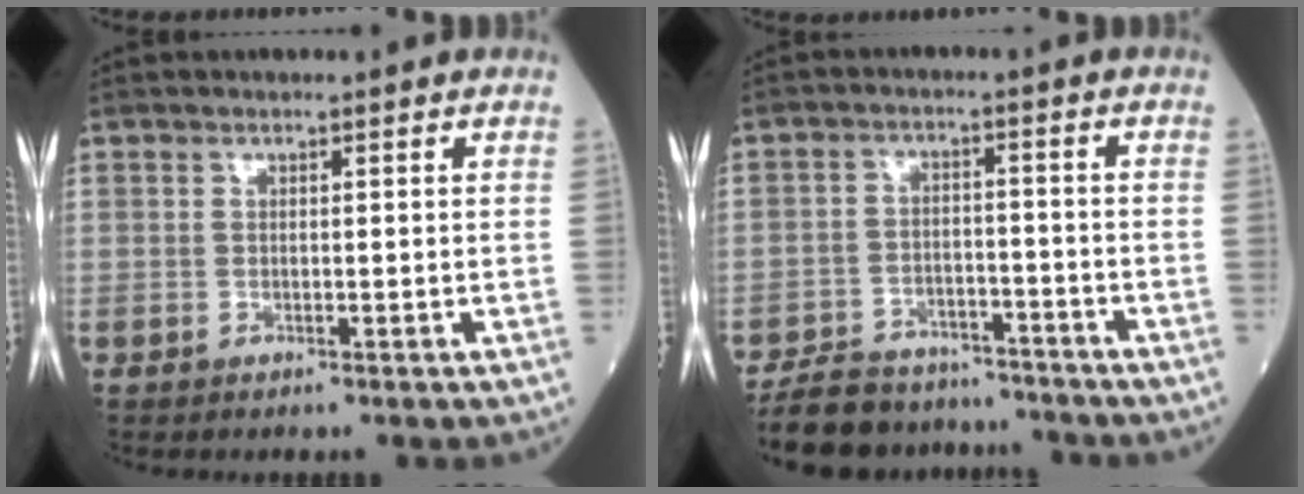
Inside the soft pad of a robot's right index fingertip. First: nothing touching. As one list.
[{"total": 11.8, "force": [-10.7, 4.4, 2.6], "torque": [-0.042, 0.015, -0.162]}]